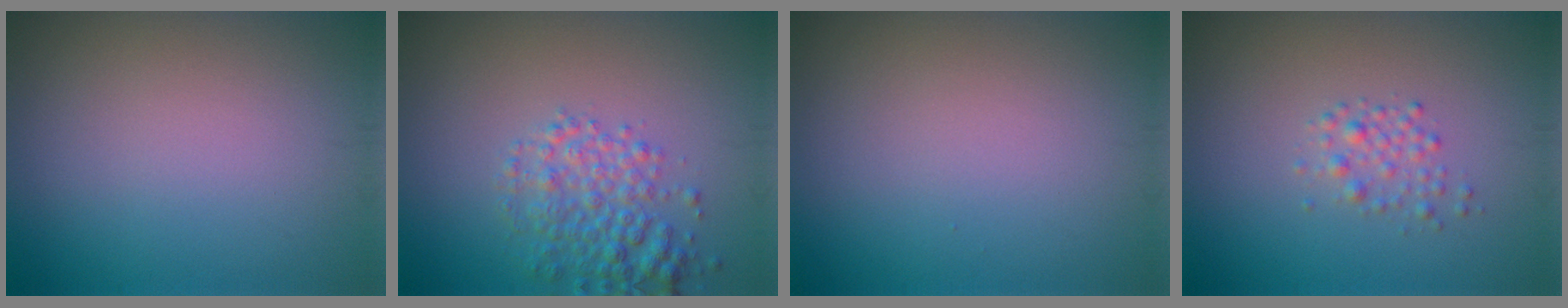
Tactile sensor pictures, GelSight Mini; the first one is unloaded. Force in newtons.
{"total": 3.6, "press": 3.6, "slide": 0.2}
{"total": 0.0}
{"total": 1.6, "press": 1.6, "slide": 0.1}